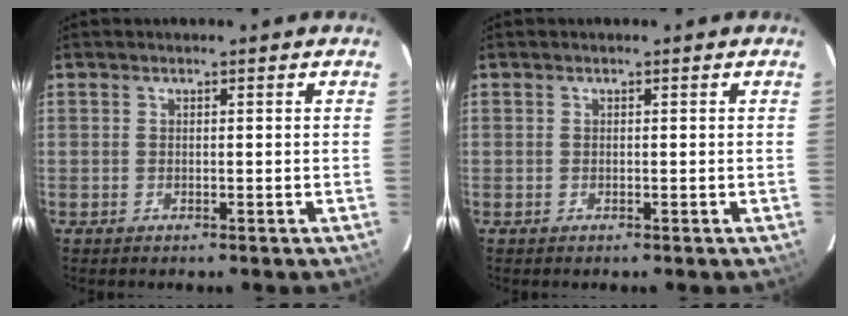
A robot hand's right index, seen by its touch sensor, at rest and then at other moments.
{"total": 0.0}